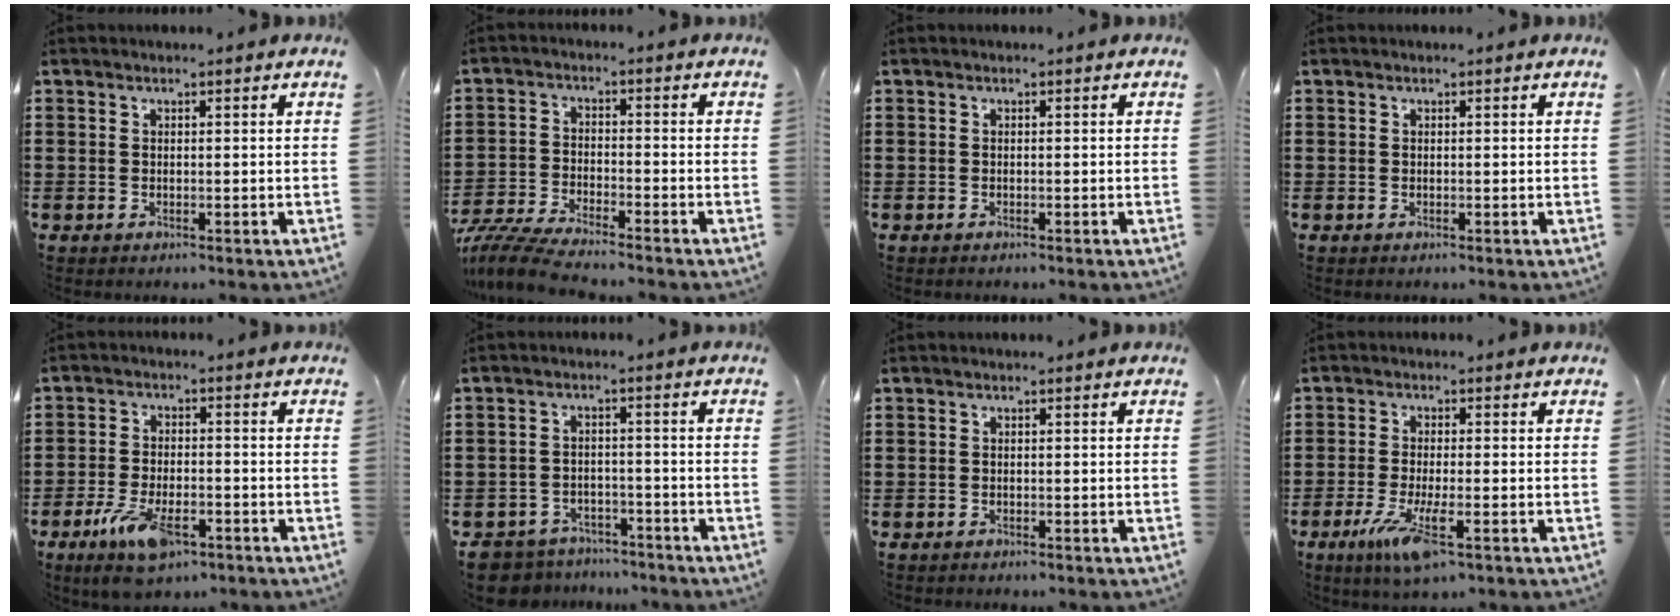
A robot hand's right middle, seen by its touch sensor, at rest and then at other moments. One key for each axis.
{"total": 5.7, "fx": -5.5, "fy": 0.4, "fz": 1.6, "tx": -0.045, "ty": -0.004, "tz": -0.109}
{"total": 0.0}
{"total": 0.0}
{"total": 7.8, "fx": -4.3, "fy": 3.1, "fz": 5.8, "tx": -0.121, "ty": -0.005, "tz": -0.077}
{"total": 4.8, "fx": -4.7, "fy": 1.0, "fz": 0.0, "tx": -0.016, "ty": 0.006, "tz": -0.102}
{"total": 0.6, "fx": -0.5, "fy": 0.3, "fz": -0.1, "tx": 0.000, "ty": 0.001, "tz": -0.011}
{"total": 6.5, "fx": -2.8, "fy": 1.2, "fz": 5.8, "tx": -0.125, "ty": -0.020, "tz": -0.050}